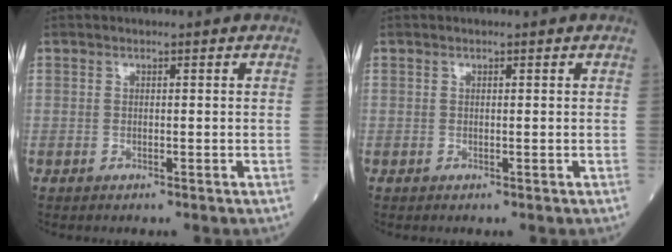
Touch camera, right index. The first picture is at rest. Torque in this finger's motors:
{"motor_torque": [0.03, 0.03, -0.03, -0.01]}